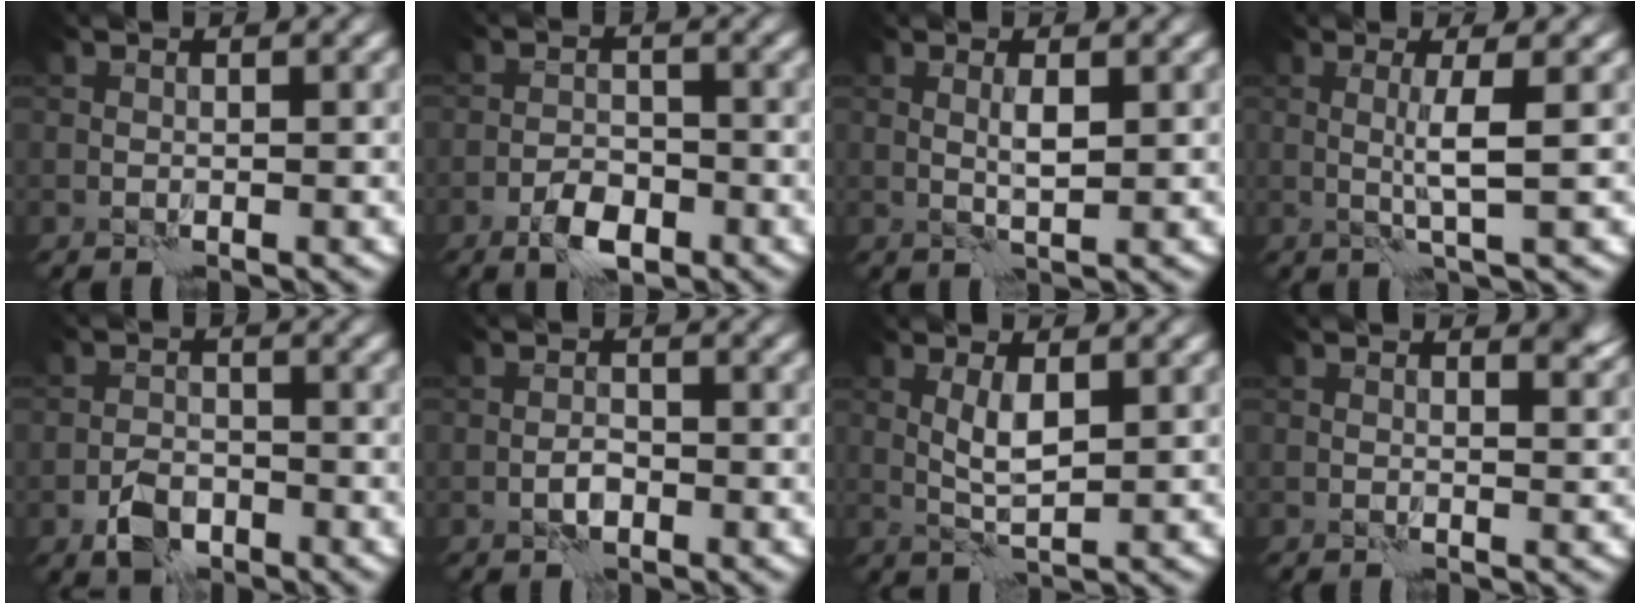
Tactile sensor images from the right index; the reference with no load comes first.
{"total": 3.5, "force": [-2.3, 1.5, 2.2], "torque": [-0.033, 0.003, -0.045]}
{"total": 1.4, "force": [0.4, 0.2, 1.3], "torque": [-0.027, 0.003, 0.008]}
{"total": 2.6, "force": [0.2, 0.3, 2.6], "torque": [-0.048, 0.003, 0.001]}
{"total": 3.5, "force": [-2.1, 2.0, 1.9], "torque": [-0.032, 0.002, -0.044]}
{"total": 1.4, "force": [-0.8, 0.6, 1.0], "torque": [-0.017, 0.004, -0.018]}
{"total": 2.5, "force": [0.6, 0.7, 2.3], "torque": [-0.051, 0.002, 0.014]}
{"total": 1.6, "force": [1.1, 0.5, 1.0], "torque": [-0.007, -0.005, 0.018]}